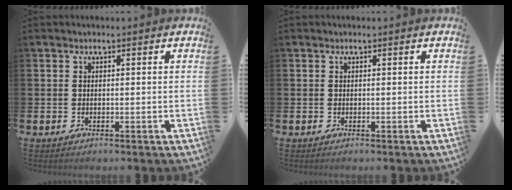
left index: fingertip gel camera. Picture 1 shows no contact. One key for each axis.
{"total": 0.0}